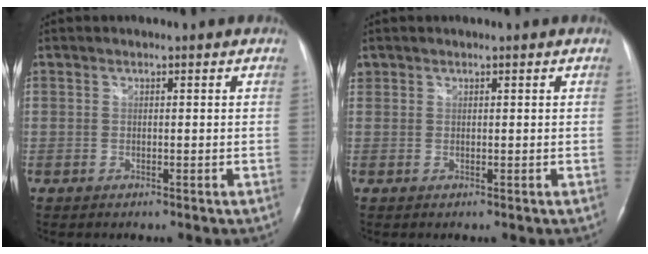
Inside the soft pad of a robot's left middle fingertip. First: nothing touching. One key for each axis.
{"total": 0.8, "fx": 0.5, "fy": 0.6, "fz": 0.0, "tx": 0.004, "ty": 0.008, "tz": 0.010}